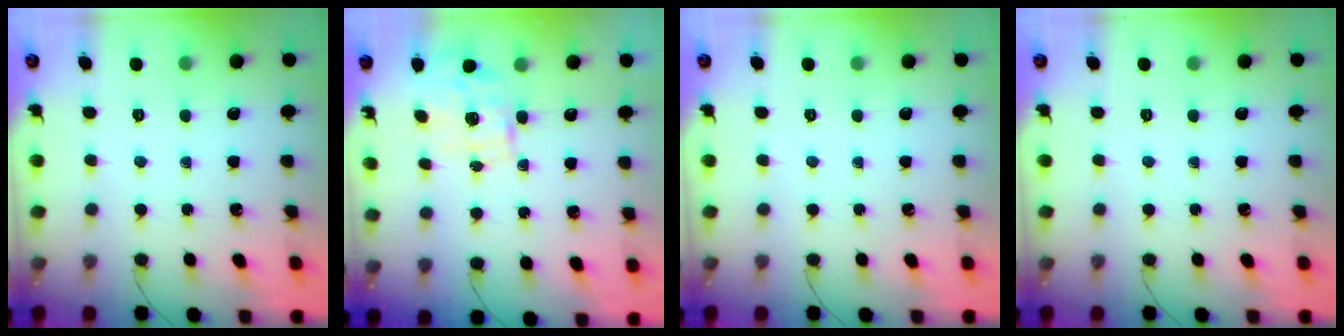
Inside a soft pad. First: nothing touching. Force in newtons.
{"total": 1.6, "press": 1.5, "slide": 0.6}
{"total": 0.0}
{"total": 0.0}